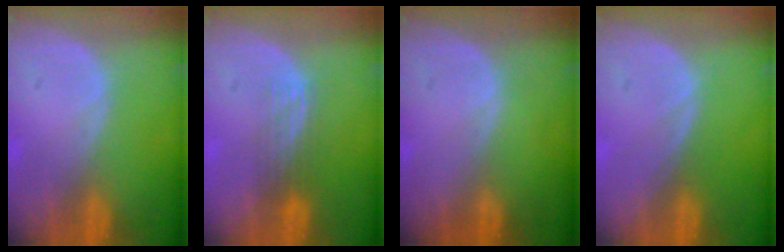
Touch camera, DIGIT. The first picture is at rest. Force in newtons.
{"total": 2.9, "press": 2.8, "slide": 1.0}
{"total": 0.0}
{"total": 0.0}